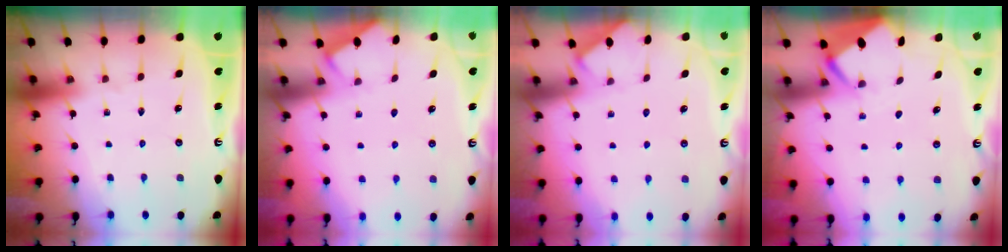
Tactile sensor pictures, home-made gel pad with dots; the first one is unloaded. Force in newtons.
{"total": 2.8, "press": 2.8, "slide": 0.3}
{"total": 1.9, "press": 1.9, "slide": 0.3}
{"total": 2.8, "press": 2.8, "slide": 0.3}